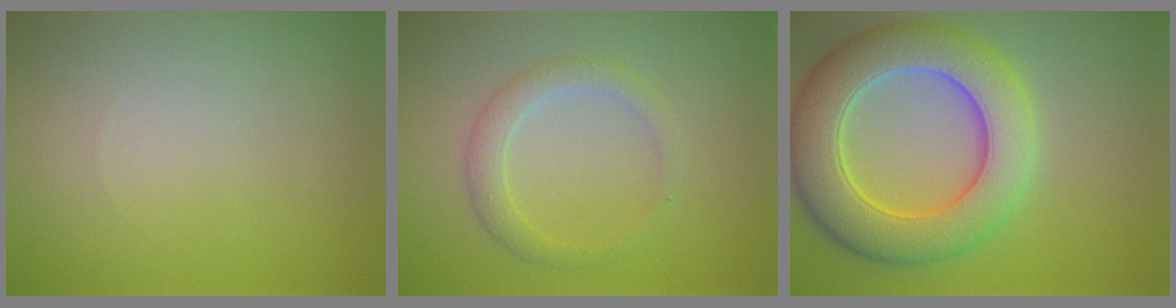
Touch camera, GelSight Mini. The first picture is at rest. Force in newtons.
{"total": 2.2, "press": 2.2, "slide": 0.1}
{"total": 8.5, "press": 8.5, "slide": 0.2}